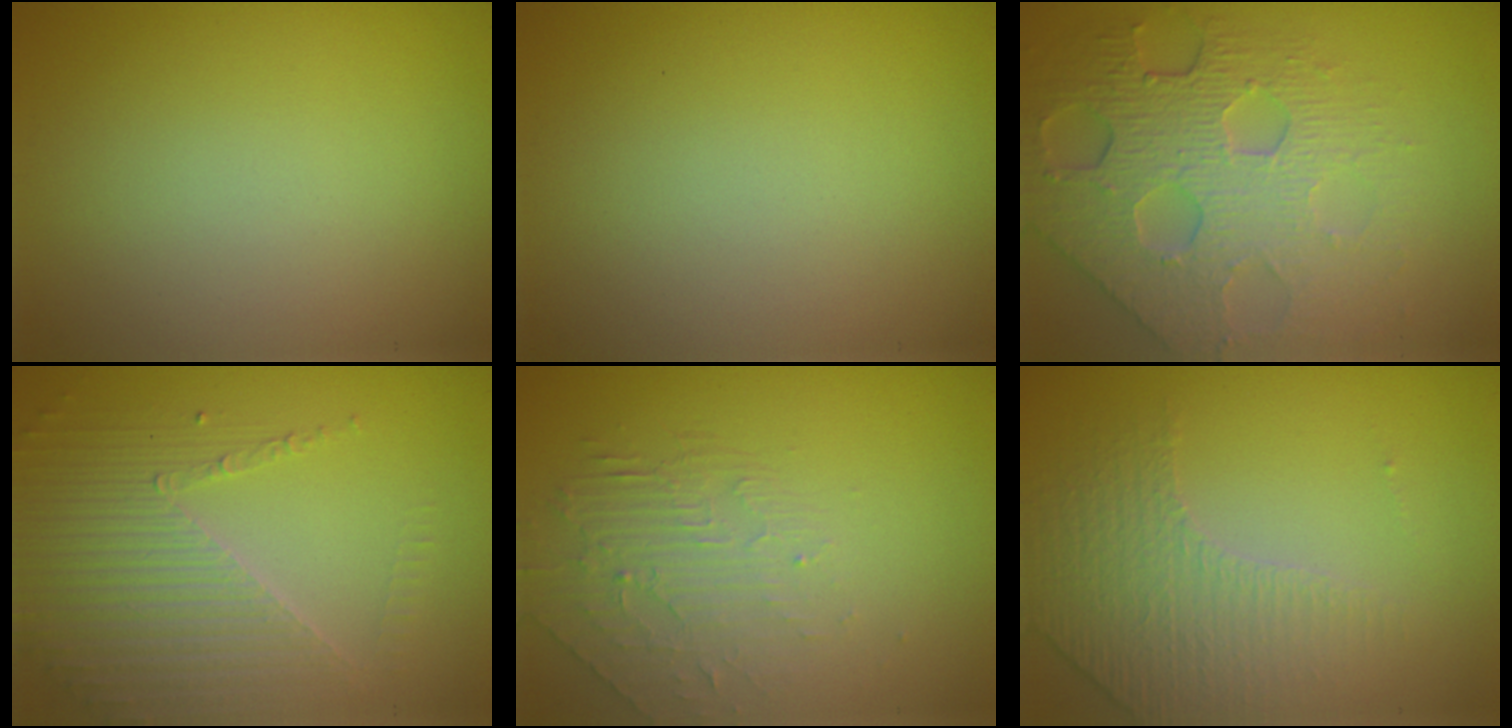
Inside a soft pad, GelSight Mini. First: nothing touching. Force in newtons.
{"total": 0.0}
{"total": 8.2, "press": 5.7, "slide": 5.9}
{"total": 4.1, "press": 3.7, "slide": 1.8}
{"total": 2.1, "press": 1.2, "slide": 1.7}
{"total": 4.4, "press": 3.0, "slide": 3.3}